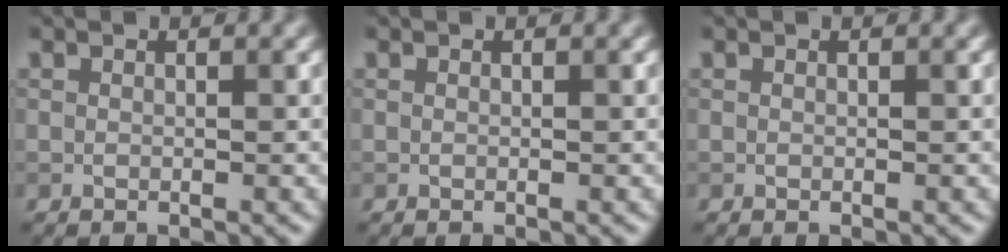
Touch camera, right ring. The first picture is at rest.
{"total": 0.0}
{"total": 0.0}